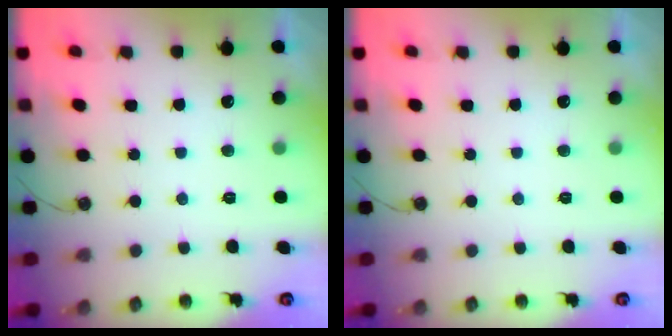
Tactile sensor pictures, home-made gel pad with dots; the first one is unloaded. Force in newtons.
{"total": 0.0}